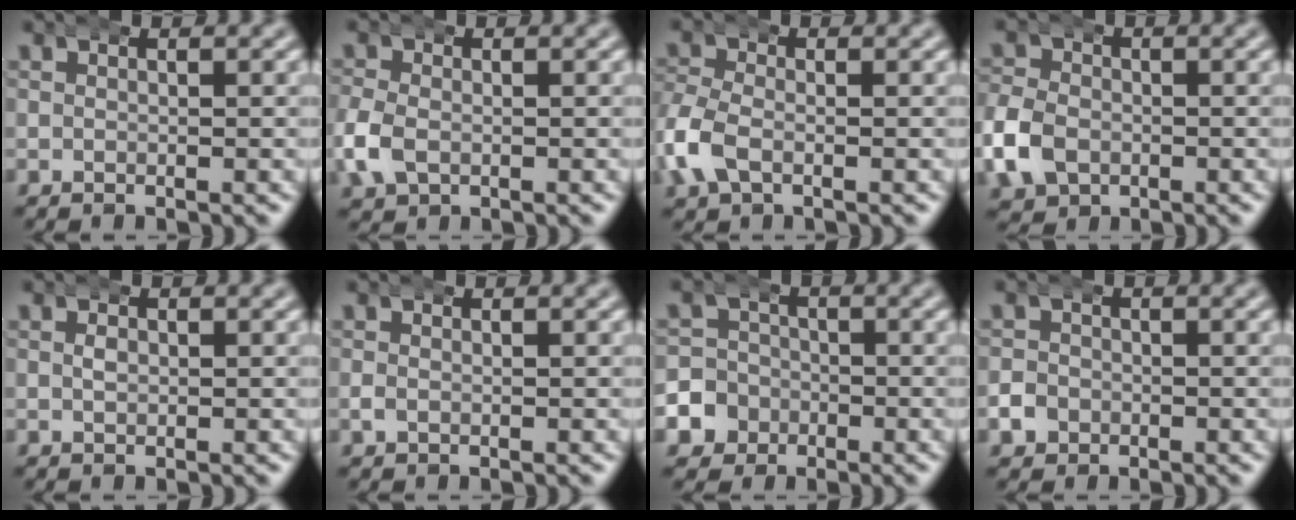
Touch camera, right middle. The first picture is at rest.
{"total": 2.9, "force": [-0.8, 2.4, 1.5], "torque": [-0.051, -0.002, -0.014]}
{"total": 4.4, "force": [-1.0, 3.5, 2.4], "torque": [-0.080, -0.010, -0.019]}
{"total": 4.1, "force": [-1.4, 3.4, 1.6], "torque": [-0.046, -0.006, -0.028]}
{"total": 0.8, "force": [-0.1, 0.5, 0.6], "torque": [-0.009, 0.001, -0.003]}
{"total": 0.5, "force": [-0.2, 0.4, 0.2], "torque": [-0.008, 0.003, -0.005]}
{"total": 8.6, "force": [-3.4, 7.8, 1.4], "torque": [-0.050, -0.026, -0.067]}
{"total": 2.5, "force": [-1.0, 2.3, 0.4], "torque": [-0.016, -0.006, -0.023]}